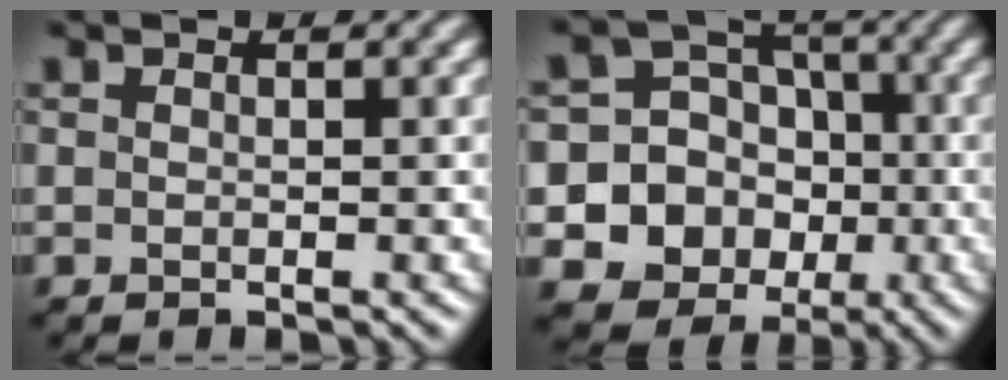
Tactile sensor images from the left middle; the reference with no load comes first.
{"total": 13.4, "force": [-4.0, 12.2, 3.6], "torque": [-0.101, -0.014, -0.071]}